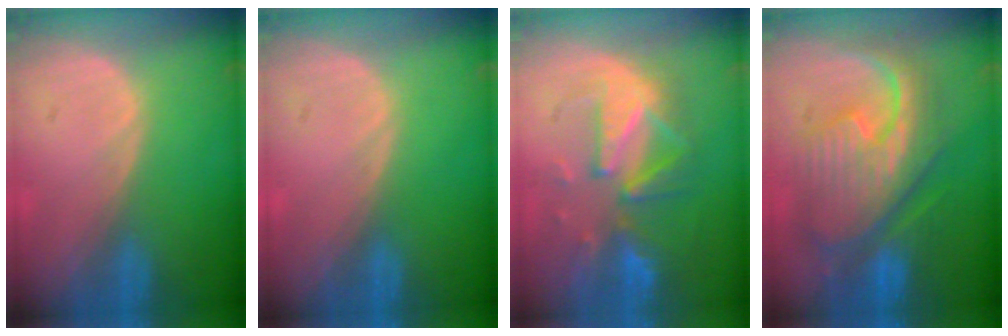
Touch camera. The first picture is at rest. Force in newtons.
{"total": 0.0}
{"total": 10.0, "press": 8.9, "slide": 4.5}
{"total": 12.4, "press": 12.4, "slide": 1.4}